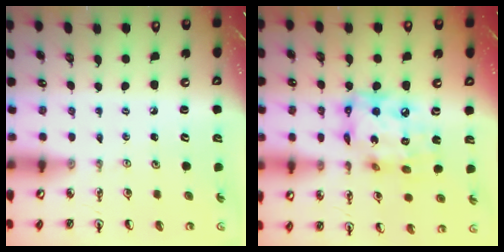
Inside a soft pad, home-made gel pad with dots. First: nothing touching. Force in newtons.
{"total": 16.1, "press": 16.1, "slide": 1.2}